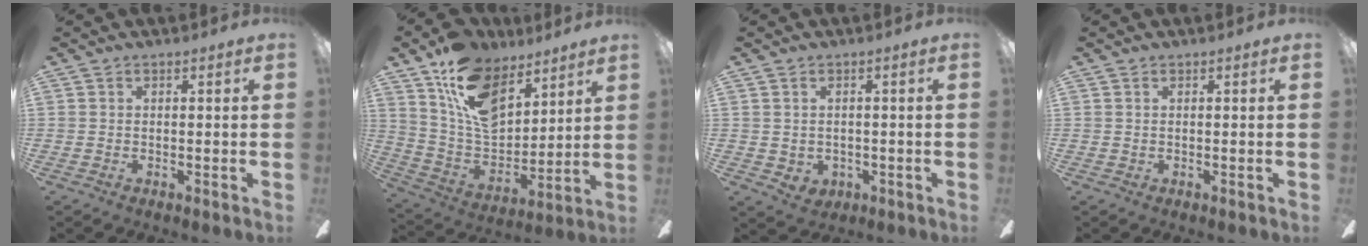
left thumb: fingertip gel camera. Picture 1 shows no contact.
{"total": 16.9, "force": [10.3, 9.7, 9.2], "torque": [-0.176, -0.045, 0.197]}
{"total": 2.3, "force": [0.2, 2.1, 0.9], "torque": [-0.019, 0.005, 0.004]}
{"total": 0.0}